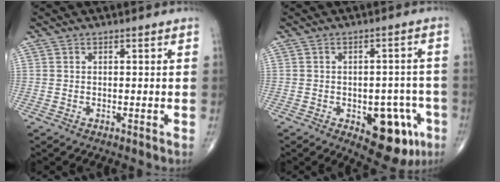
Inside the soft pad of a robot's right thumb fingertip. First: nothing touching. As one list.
[{"total": 12.5, "force": [-5.0, 6.5, 9.5], "torque": [-0.075, 0.025, -0.054]}]